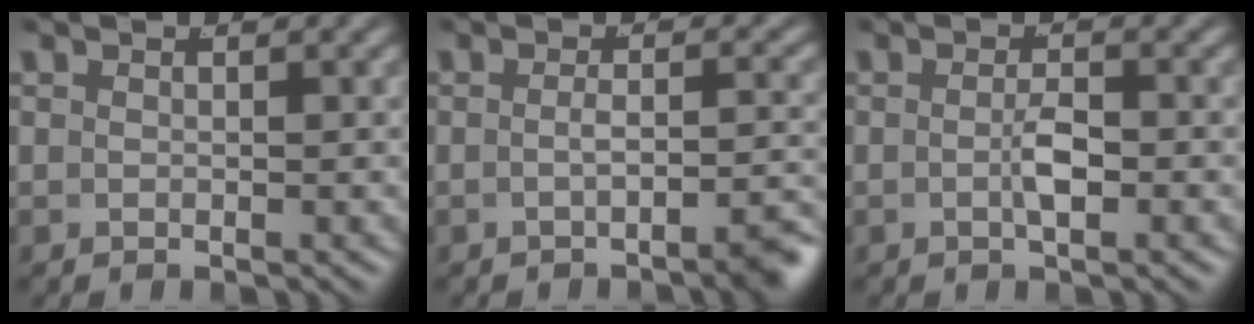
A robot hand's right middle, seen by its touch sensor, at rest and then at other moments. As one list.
[{"total": 3.4, "force": [-2.4, 0.3, 2.3], "torque": [-0.036, -0.004, -0.040]}, {"total": 1.7, "force": [-0.8, 0.2, 1.5], "torque": [-0.028, -0.004, -0.013]}]